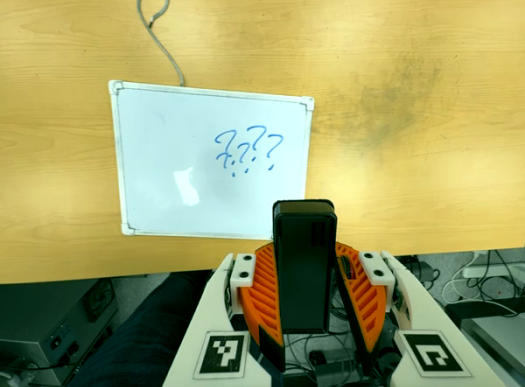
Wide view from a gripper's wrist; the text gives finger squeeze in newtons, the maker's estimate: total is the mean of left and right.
{"total": 5.5, "left": 4.9, "right": 6.1}